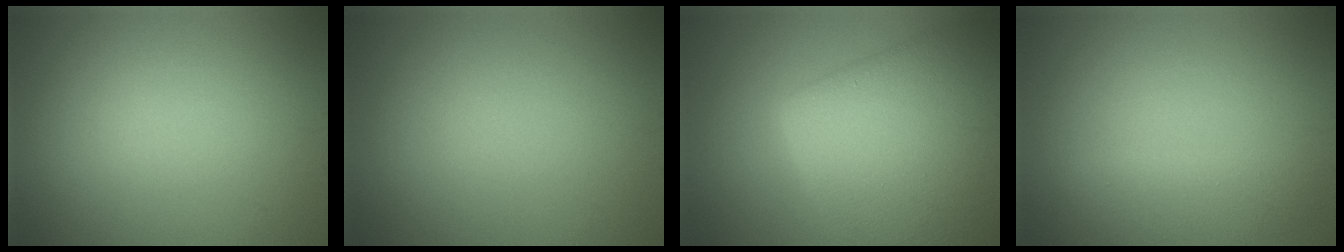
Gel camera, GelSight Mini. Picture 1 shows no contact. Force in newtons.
{"total": 0.0}
{"total": 12.1, "press": 12.1, "slide": 0.6}
{"total": 2.9, "press": 2.9, "slide": 0.2}